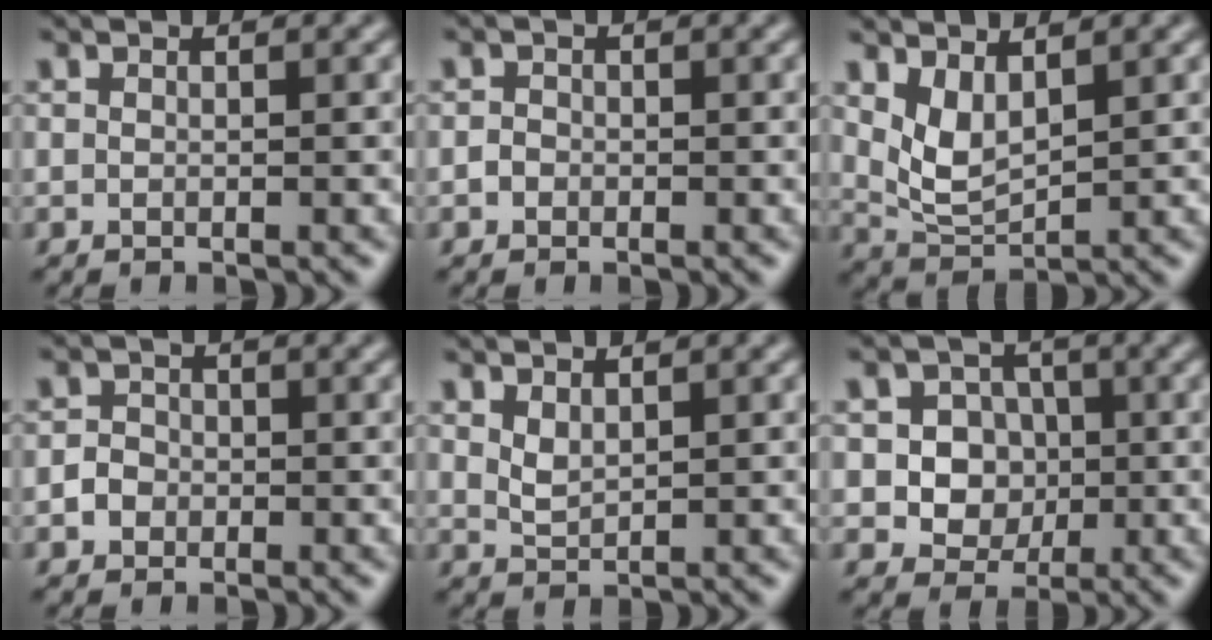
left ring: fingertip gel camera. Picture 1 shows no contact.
{"total": 0.8, "force": [-0.4, 0.7, 0.2], "torque": [0.000, -0.001, -0.010]}
{"total": 3.1, "force": [1.6, 1.4, 2.2], "torque": [-0.051, -0.012, 0.040]}
{"total": 1.7, "force": [-0.6, 1.5, 0.5], "torque": [0.005, 0.001, -0.015]}
{"total": 1.4, "force": [1.0, 0.6, 0.9], "torque": [-0.021, -0.001, 0.024]}
{"total": 5.0, "force": [-0.1, 4.6, 2.1], "torque": [-0.012, 0.014, -0.017]}